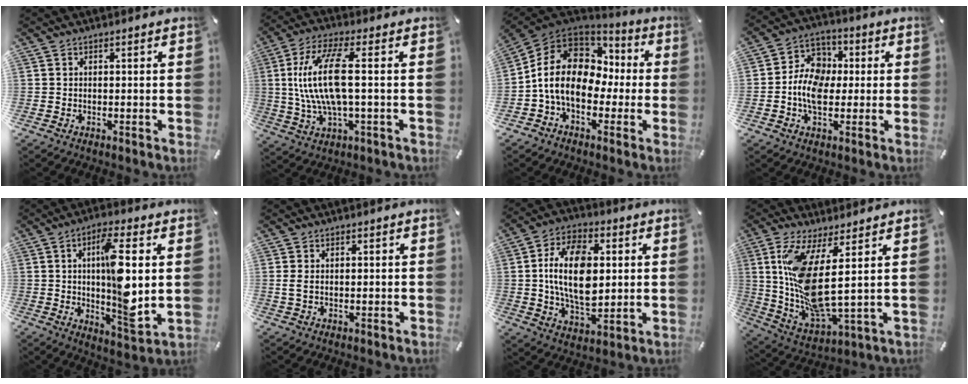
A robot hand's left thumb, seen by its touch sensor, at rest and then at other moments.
{"total": 15.0, "force": [1.0, 4.7, 14.2], "torque": [-0.311, -0.018, 0.006]}
{"total": 14.2, "force": [-1.4, 10.9, 9.0], "torque": [-0.199, 0.017, -0.027]}
{"total": 10.0, "force": [-1.5, 7.8, 6.2], "torque": [-0.121, 0.019, -0.027]}
{"total": 14.2, "force": [1.6, 4.0, 13.6], "torque": [-0.214, -0.025, 0.020]}
{"total": 1.9, "force": [0.4, 1.0, 1.6], "torque": [-0.039, 0.000, 0.003]}
{"total": 16.7, "force": [1.9, 10.3, 13.0], "torque": [-0.263, 0.005, 0.030]}
{"total": 14.8, "force": [4.6, 3.5, 13.7], "torque": [-0.286, -0.044, 0.072]}